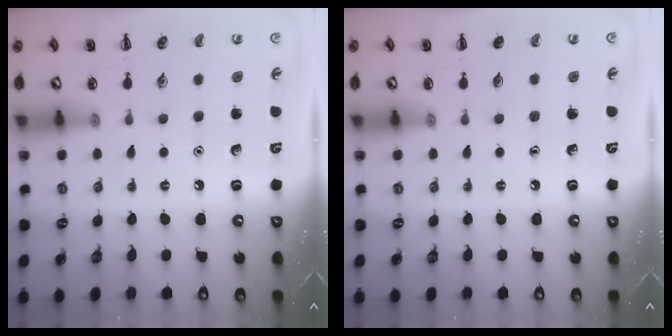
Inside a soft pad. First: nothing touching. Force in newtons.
{"total": 0.0}